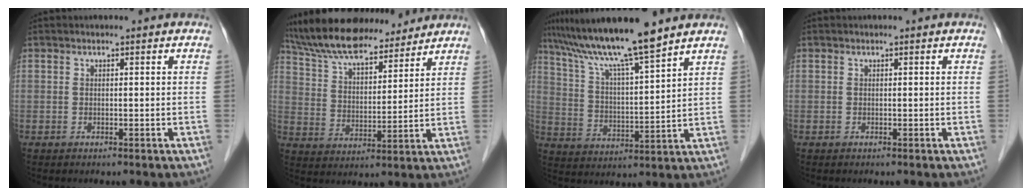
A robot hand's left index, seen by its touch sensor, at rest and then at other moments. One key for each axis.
{"total": 17.3, "fx": 15.4, "fy": 4.5, "fz": 6.4, "tx": -0.119, "ty": 0.030, "tz": 0.263}
{"total": 13.4, "fx": 11.1, "fy": -0.8, "fz": 7.3, "tx": -0.136, "ty": 0.012, "tz": 0.198}
{"total": 0.0}